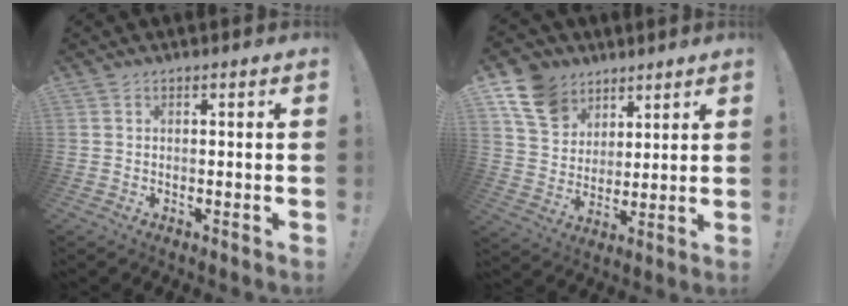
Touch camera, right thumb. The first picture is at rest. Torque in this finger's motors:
{"motor_torque": [0.82, 0.97, 0.62, 0.48, 0.05]}